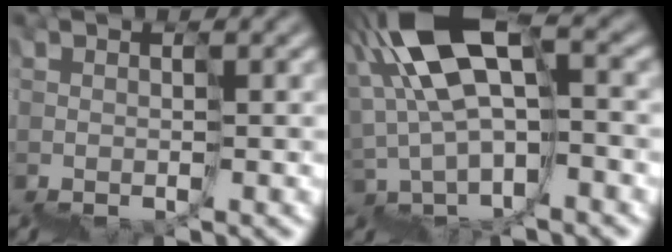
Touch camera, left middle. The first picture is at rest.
{"total": 8.1, "force": [2.9, 3.9, 6.5], "torque": [-0.130, 0.034, 0.052]}